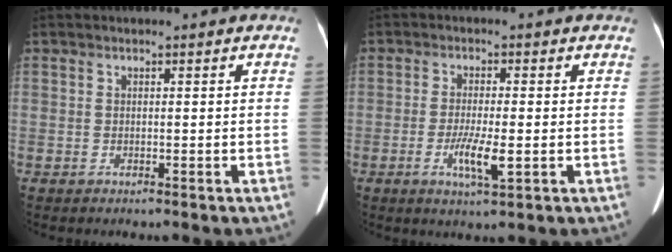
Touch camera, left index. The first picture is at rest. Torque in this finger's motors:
{"motor_torque": [0.07, 0.02, 0.09, 0.03]}